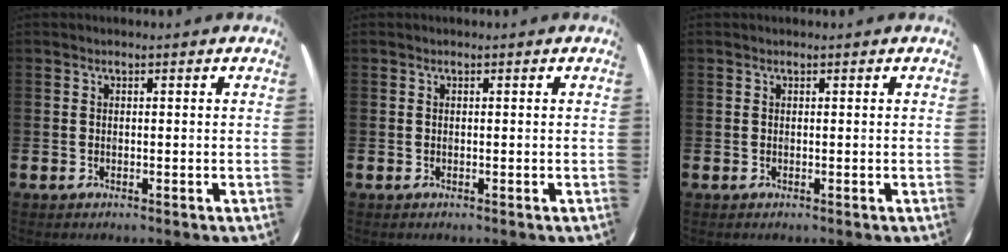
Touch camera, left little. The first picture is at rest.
{"total": 0.0}
{"total": 0.0}